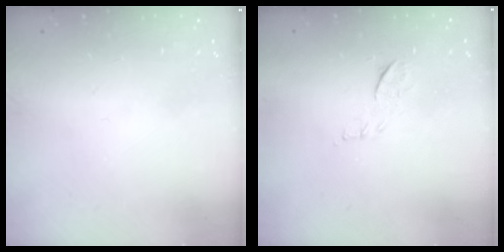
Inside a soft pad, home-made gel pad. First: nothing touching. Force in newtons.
{"total": 7.8, "press": 7.7, "slide": 0.7}